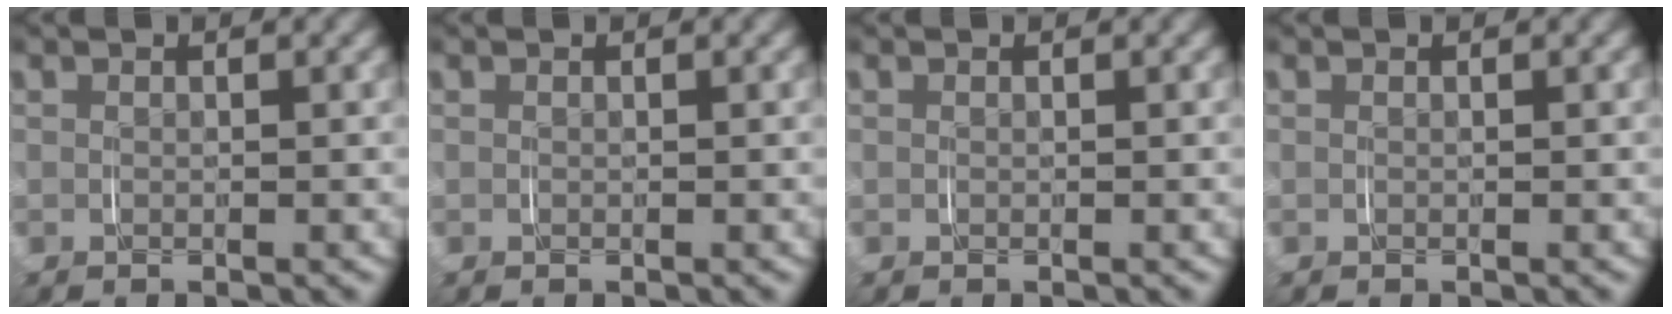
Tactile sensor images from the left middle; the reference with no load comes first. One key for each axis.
{"total": 0.0}
{"total": 0.0}
{"total": 0.0}